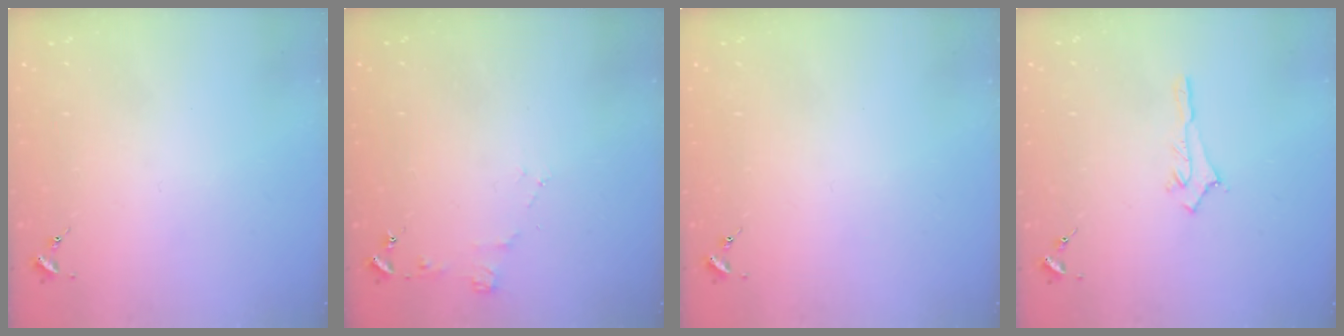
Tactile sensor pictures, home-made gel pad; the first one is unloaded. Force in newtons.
{"total": 4.0, "press": 3.9, "slide": 0.5}
{"total": 0.0}
{"total": 2.9, "press": 2.9, "slide": 0.2}